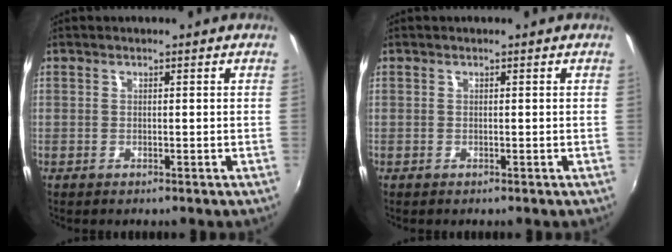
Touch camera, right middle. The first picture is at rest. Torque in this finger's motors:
{"motor_torque": [-0.05, -0.05, 0.00, 0.00]}